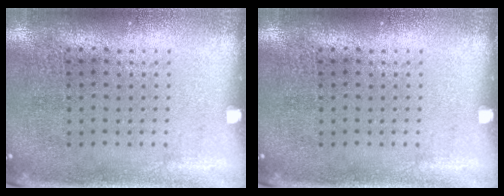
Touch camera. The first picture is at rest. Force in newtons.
{"total": 0.0}